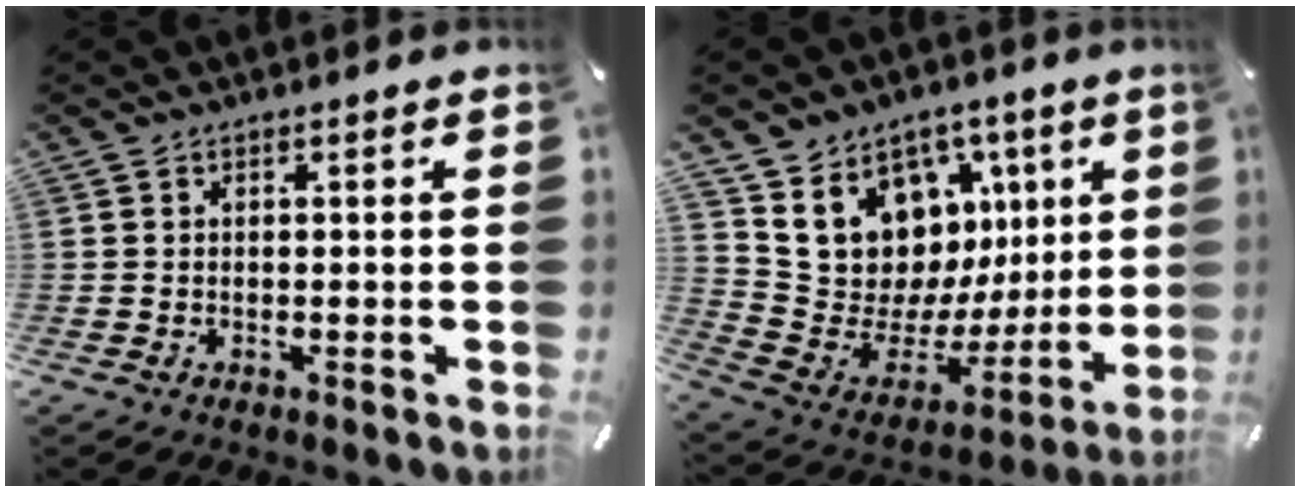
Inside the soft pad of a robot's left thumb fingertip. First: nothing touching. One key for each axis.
{"total": 13.4, "fx": 6.0, "fy": 11.6, "fz": 2.9, "tx": -0.043, "ty": -0.073, "tz": 0.129}